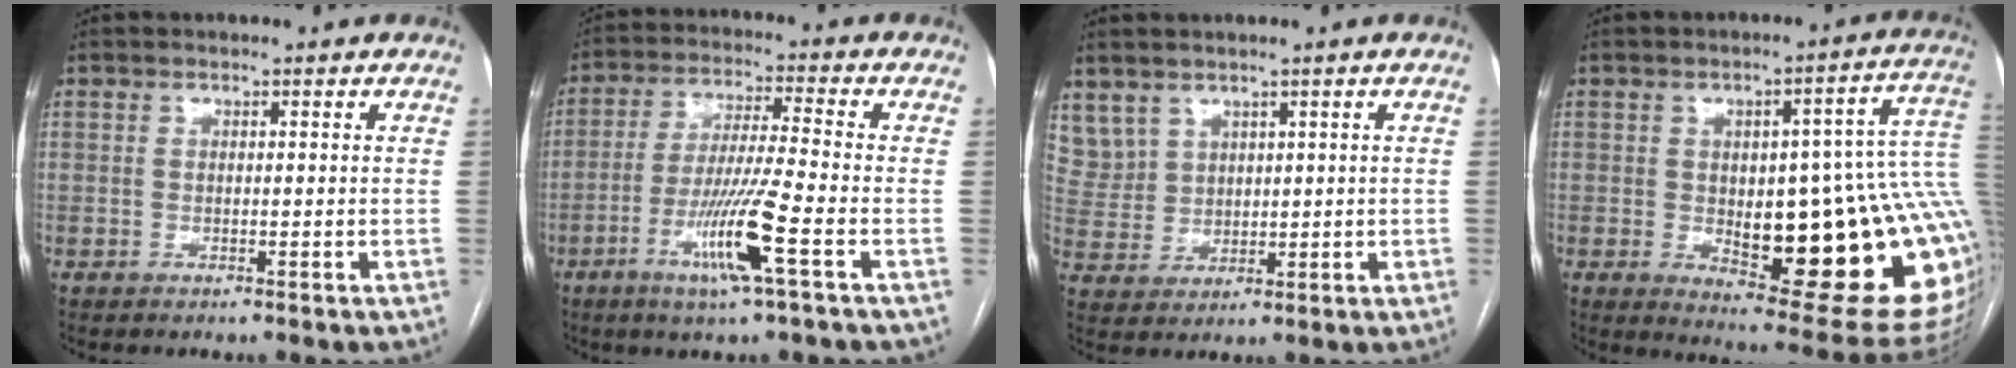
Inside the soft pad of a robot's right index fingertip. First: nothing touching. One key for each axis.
{"total": 10.6, "fx": -4.4, "fy": -0.7, "fz": 9.6, "tx": -0.188, "ty": -0.016, "tz": -0.085}
{"total": 6.9, "fx": 4.5, "fy": 5.1, "fz": 1.0, "tx": -0.032, "ty": 0.018, "tz": 0.112}
{"total": 27.6, "fx": -1.3, "fy": 7.4, "fz": 26.5, "tx": -0.244, "ty": 0.023, "tz": 0.005}